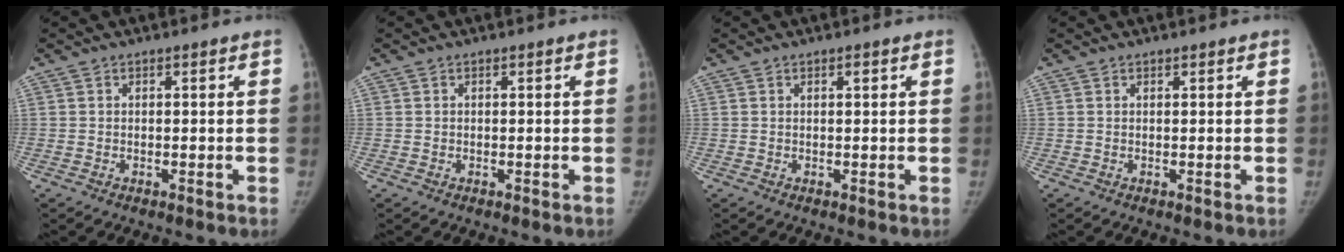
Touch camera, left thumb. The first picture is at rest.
{"total": 0.0}
{"total": 0.7, "force": [0.3, 0.2, 0.6], "torque": [-0.008, 0.000, 0.006]}
{"total": 0.0}